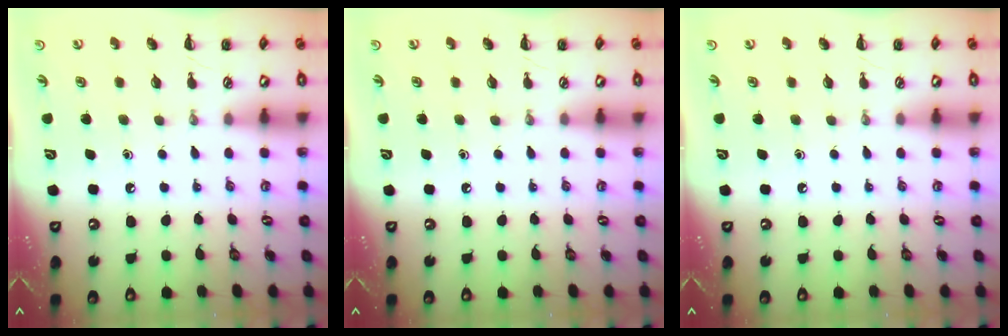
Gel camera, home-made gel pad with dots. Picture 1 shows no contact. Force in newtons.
{"total": 0.0}
{"total": 0.0}